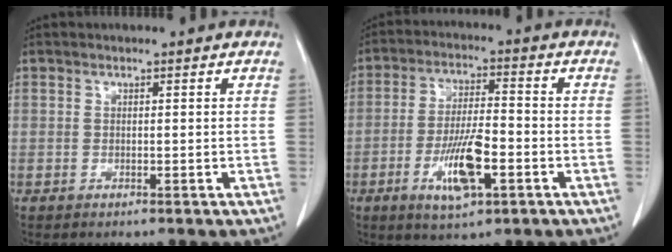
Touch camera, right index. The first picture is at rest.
{"total": 9.5, "force": [-3.5, 2.3, 8.5], "torque": [-0.165, -0.004, -0.057]}